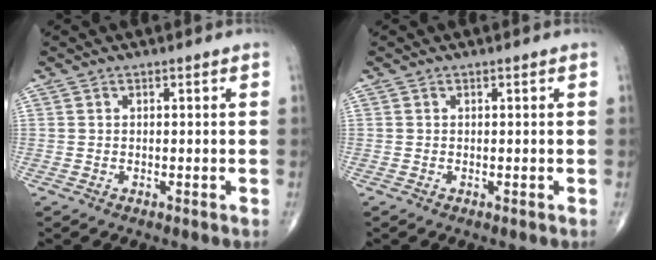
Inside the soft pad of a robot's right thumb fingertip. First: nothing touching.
{"total": 0.0}